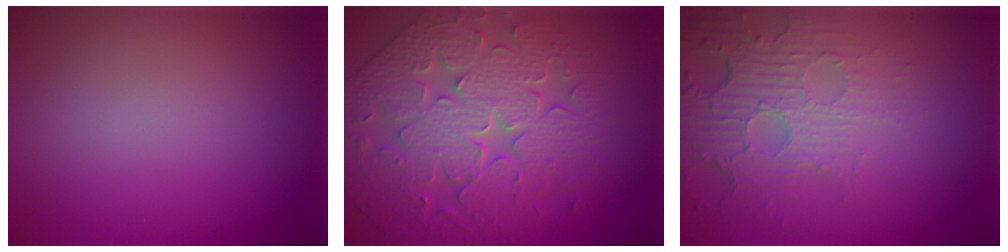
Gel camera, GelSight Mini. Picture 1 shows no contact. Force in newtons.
{"total": 7.5, "press": 6.5, "slide": 3.6}
{"total": 5.6, "press": 3.6, "slide": 4.4}